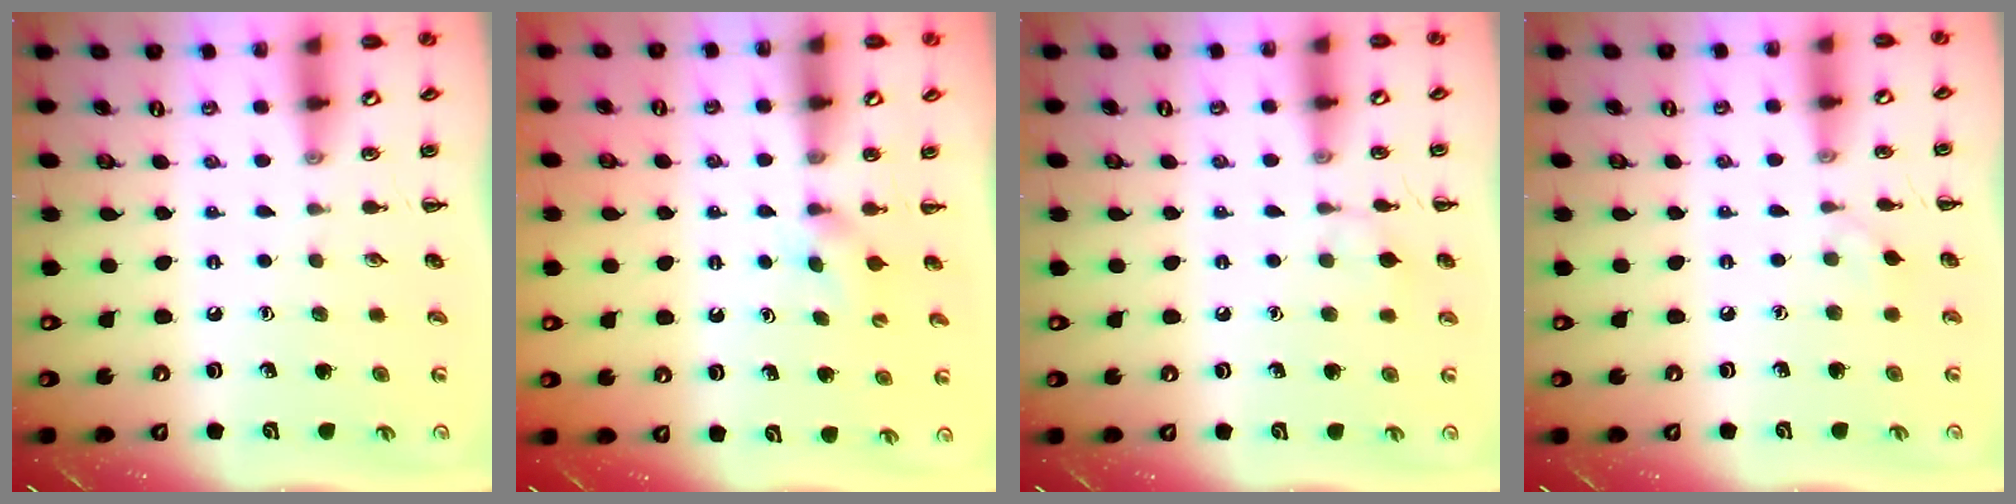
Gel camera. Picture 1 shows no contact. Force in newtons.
{"total": 2.5, "press": 2.4, "slide": 0.9}
{"total": 6.1, "press": 5.8, "slide": 1.9}
{"total": 3.5, "press": 3.3, "slide": 0.9}